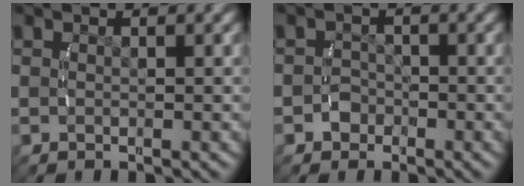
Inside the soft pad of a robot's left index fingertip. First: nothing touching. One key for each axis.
{"total": 1.9, "fx": -1.2, "fy": 1.5, "fz": 0.1, "tx": 0.001, "ty": -0.009, "tz": -0.018}